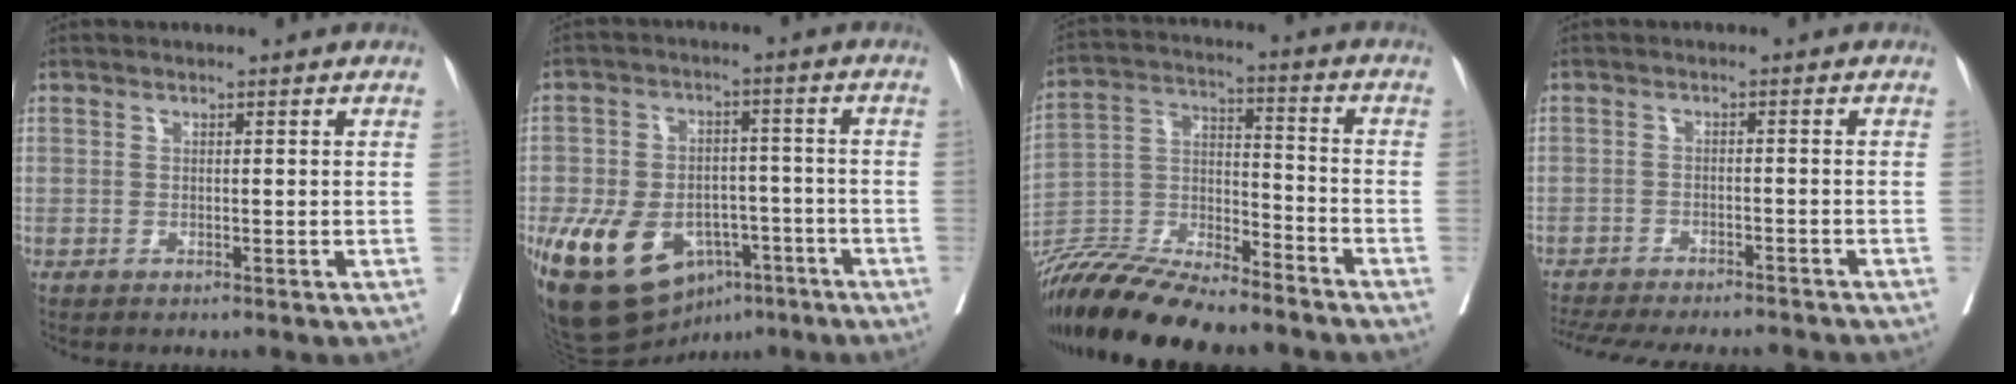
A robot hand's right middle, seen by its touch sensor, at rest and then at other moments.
{"total": 19.0, "force": [-8.9, 11.9, 11.9], "torque": [-0.247, 0.007, -0.126]}
{"total": 18.8, "force": [-16.5, 3.1, 8.4], "torque": [-0.172, -0.010, -0.299]}
{"total": 17.8, "force": [-16.0, 3.5, 6.9], "torque": [-0.168, -0.025, -0.217]}